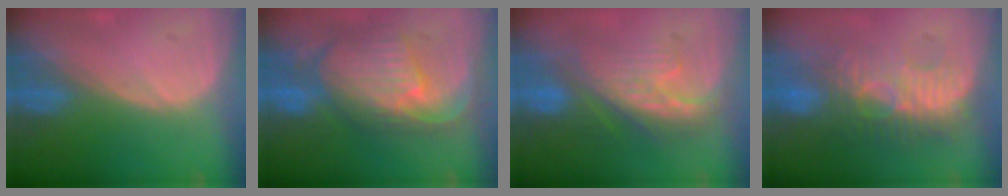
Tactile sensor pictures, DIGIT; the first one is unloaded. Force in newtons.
{"total": 11.0, "press": 9.6, "slide": 5.4}
{"total": 8.1, "press": 7.9, "slide": 1.6}
{"total": 9.1, "press": 8.7, "slide": 2.7}